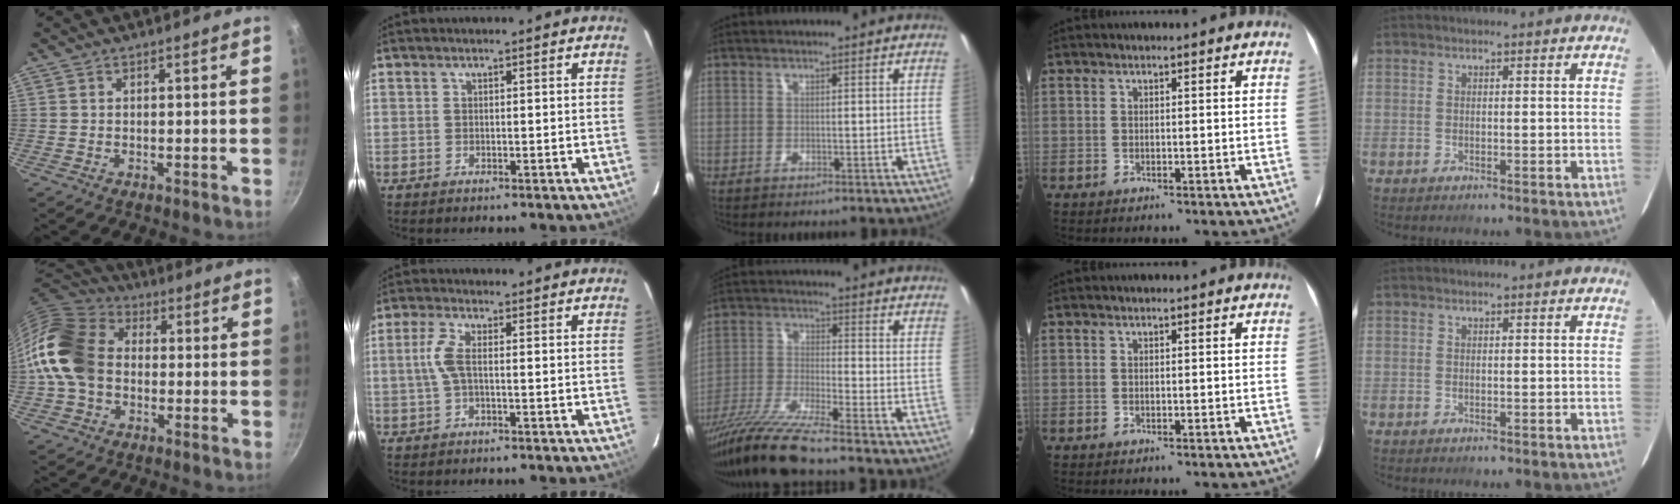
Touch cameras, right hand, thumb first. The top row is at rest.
{"thumb": {"total": 16.9, "force": [-0.8, 13.1, 10.7], "torque": [-0.188, 0.034, -0.029]}, "index": {"total": 4.3, "force": [-0.1, 1.0, 4.2], "torque": [-0.092, 0.005, 0.001]}, "middle": {"total": 12.8, "force": [-10.6, -0.8, 7.1], "torque": [-0.142, -0.029, -0.202]}}